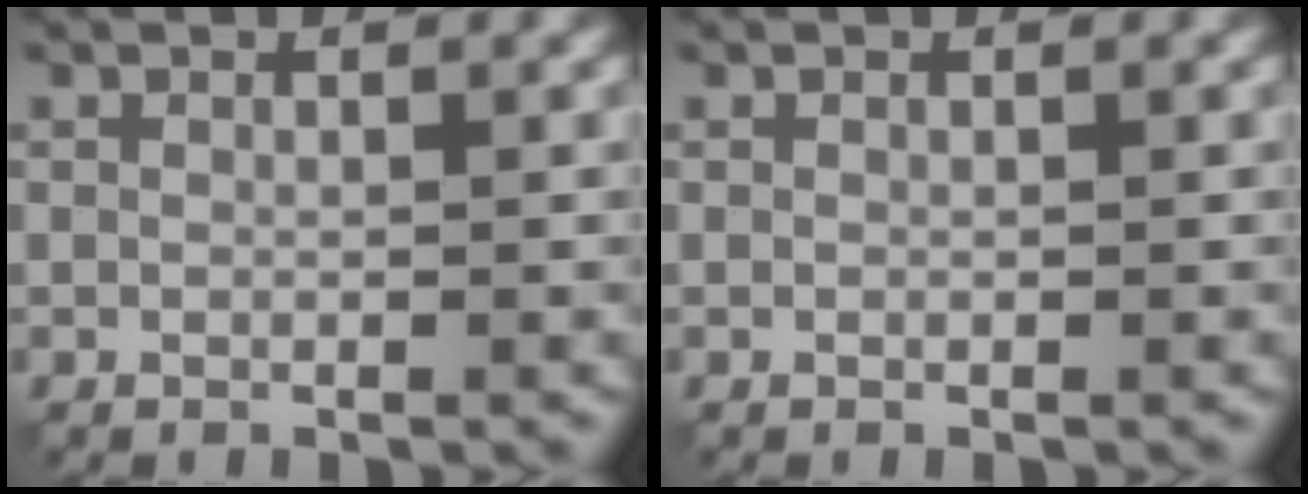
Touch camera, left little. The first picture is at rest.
{"total": 0.0}